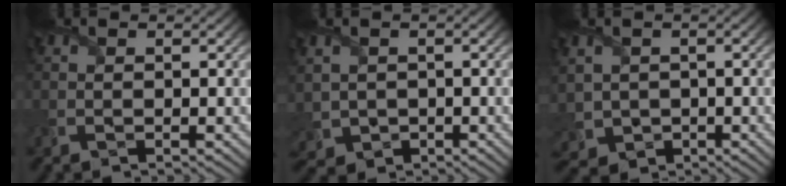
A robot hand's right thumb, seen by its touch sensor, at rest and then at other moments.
{"total": 3.3, "force": [-0.2, 3.1, 1.2], "torque": [-0.059, -0.019, -0.005]}
{"total": 4.1, "force": [-0.3, 3.8, 1.5], "torque": [-0.070, -0.024, -0.007]}